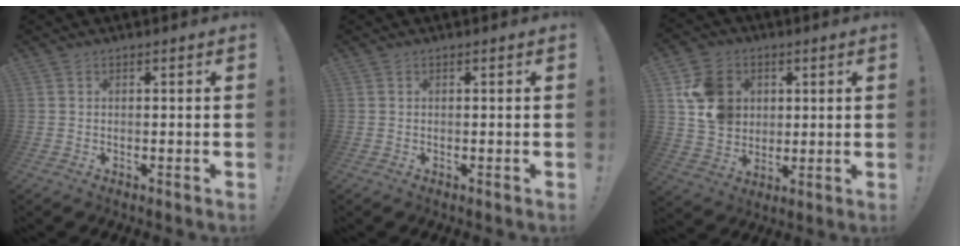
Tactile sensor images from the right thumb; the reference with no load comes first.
{"total": 0.0}
{"total": 13.3, "force": [3.8, 11.5, 5.4], "torque": [-0.077, -0.007, 0.081]}